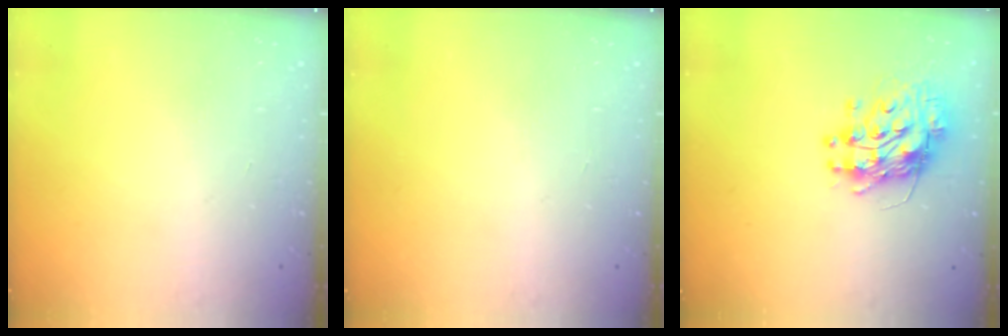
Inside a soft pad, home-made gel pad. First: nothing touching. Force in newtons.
{"total": 0.0}
{"total": 11.5, "press": 11.4, "slide": 1.3}